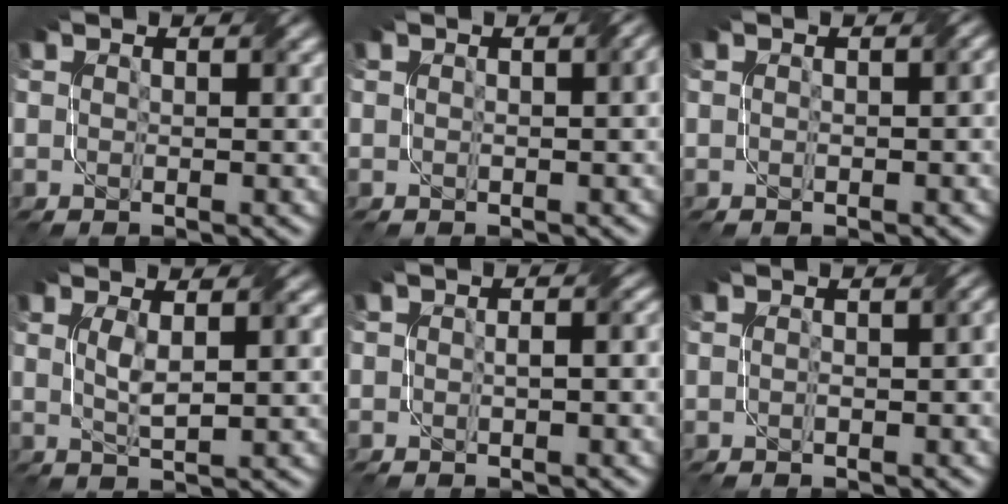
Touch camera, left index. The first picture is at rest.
{"total": 1.8, "force": [0.2, 0.6, 1.7], "torque": [-0.015, 0.003, 0.001]}
{"total": 1.2, "force": [0.0, 0.5, 1.1], "torque": [-0.017, 0.000, 0.001]}
{"total": 2.5, "force": [0.6, 0.5, 2.4], "torque": [-0.049, 0.000, 0.014]}
{"total": 2.6, "force": [-0.1, 1.4, 2.2], "torque": [-0.019, 0.007, -0.009]}
{"total": 1.9, "force": [-0.4, 0.7, 1.7], "torque": [-0.021, 0.001, -0.004]}